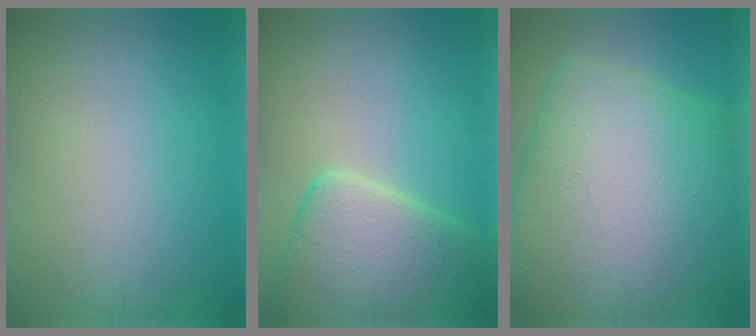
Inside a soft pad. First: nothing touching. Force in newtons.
{"total": 8.5, "press": 8.5, "slide": 0.4}
{"total": 17.1, "press": 17.1, "slide": 0.5}